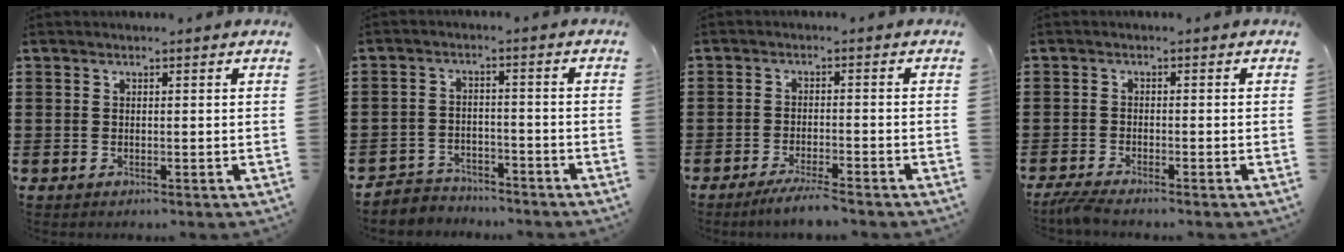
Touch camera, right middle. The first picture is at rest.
{"total": 3.4, "force": [-3.3, 0.9, -0.3], "torque": [-0.005, 0.003, -0.073]}
{"total": 3.4, "force": [-3.0, -0.1, 1.6], "torque": [-0.032, -0.004, -0.058]}
{"total": 2.3, "force": [-2.1, 0.0, 1.0], "torque": [-0.031, -0.005, -0.043]}